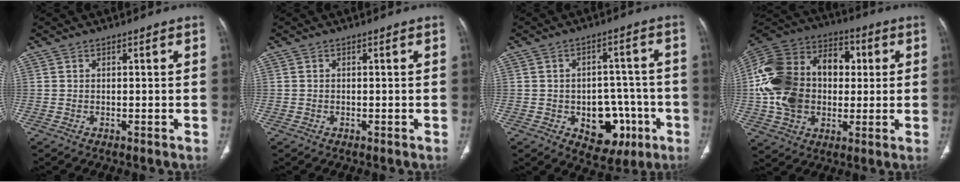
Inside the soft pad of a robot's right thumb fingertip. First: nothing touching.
{"total": 0.0}
{"total": 11.8, "force": [-3.9, 8.2, 7.5], "torque": [-0.053, 0.034, -0.040]}
{"total": 25.6, "force": [1.1, 18.9, 17.2], "torque": [-0.340, 0.035, 0.027]}